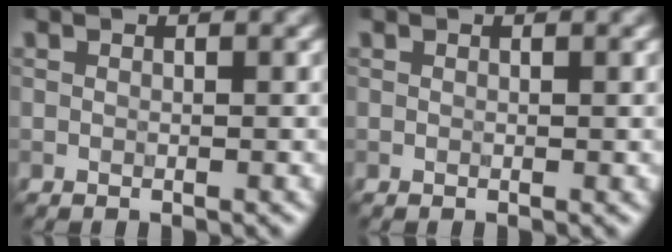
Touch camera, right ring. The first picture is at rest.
{"total": 0.0}